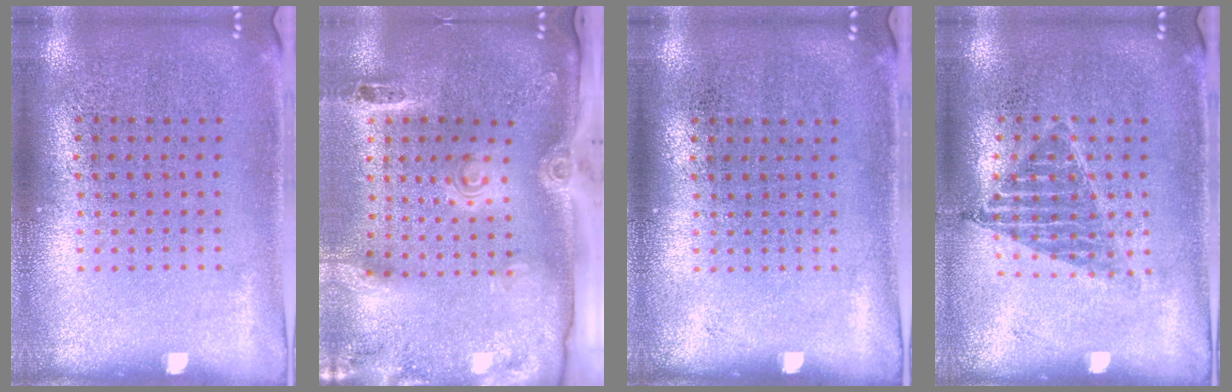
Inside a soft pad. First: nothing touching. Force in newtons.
{"total": 3.1, "press": 2.1, "slide": 2.3}
{"total": 0.0}
{"total": 1.0, "press": 0.8, "slide": 0.5}